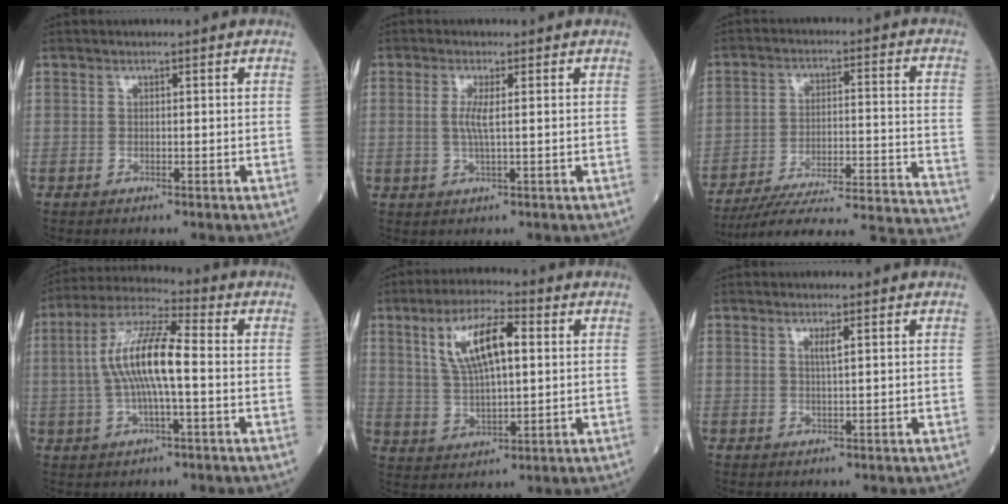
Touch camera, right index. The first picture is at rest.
{"total": 3.0, "force": [0.3, 0.2, 2.9], "torque": [-0.067, -0.003, 0.006]}
{"total": 26.5, "force": [-24.5, 0.4, 10.1], "torque": [-0.080, -0.011, -0.334]}
{"total": 11.4, "force": [-0.3, 2.0, 11.2], "torque": [-0.223, 0.017, -0.010]}
{"total": 10.7, "force": [3.2, 3.1, 9.7], "torque": [-0.189, 0.014, 0.061]}
{"total": 1.3, "force": [0.5, -0.2, 1.1], "torque": [-0.025, -0.003, 0.009]}